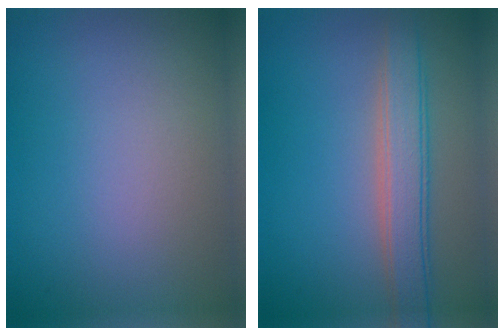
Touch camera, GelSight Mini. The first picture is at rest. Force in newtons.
{"total": 4.0, "press": 4.0, "slide": 0.2}